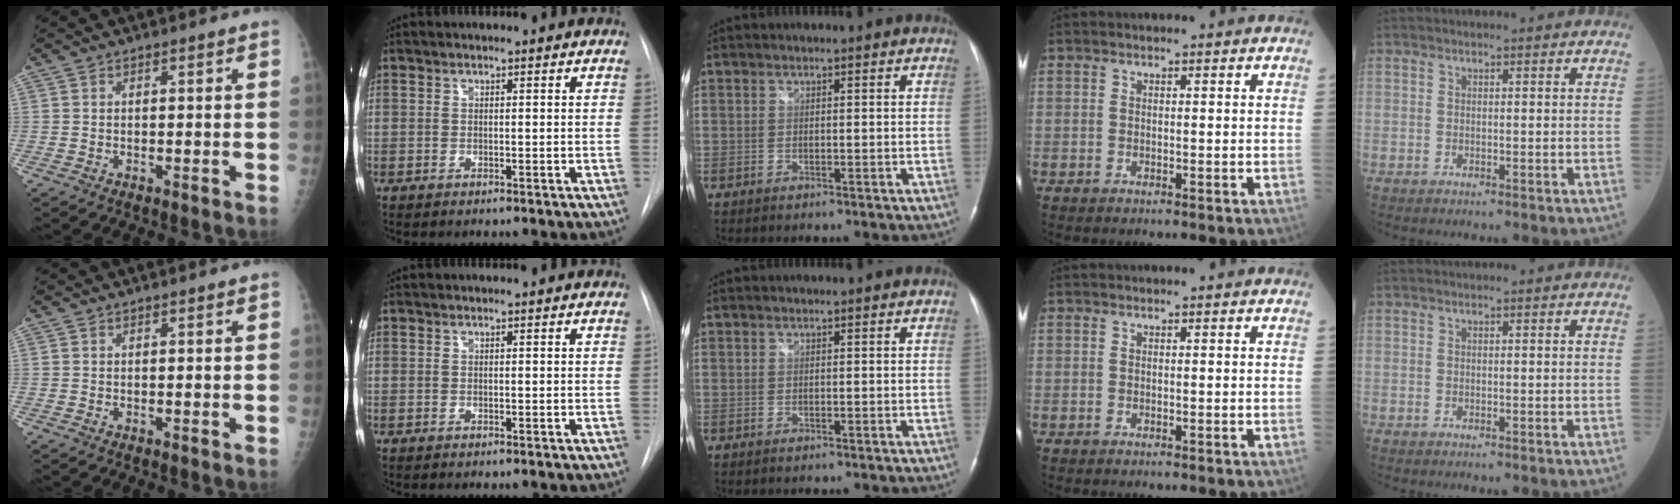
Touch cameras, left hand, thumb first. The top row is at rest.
{"index": {"total": 0.5, "force": [0.5, 0.0, 0.1], "torque": [-0.002, 0.011, 0.010]}}